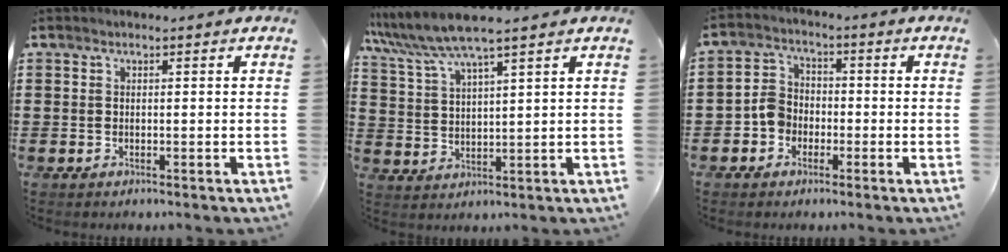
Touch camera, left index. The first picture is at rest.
{"total": 6.4, "force": [5.4, 0.0, 3.6], "torque": [-0.088, -0.018, 0.093]}
{"total": 4.7, "force": [-1.8, 3.9, 1.8], "torque": [-0.056, 0.010, -0.042]}